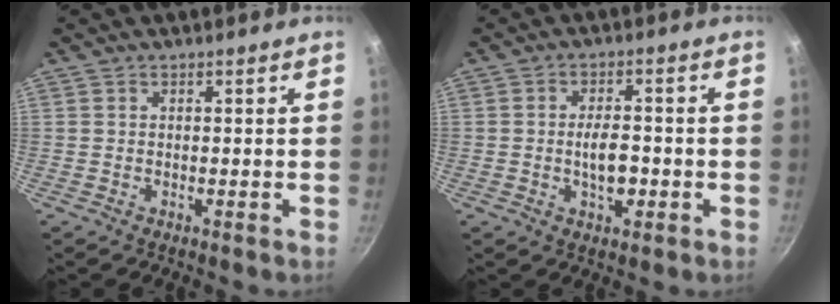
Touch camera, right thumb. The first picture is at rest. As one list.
[{"total": 5.5, "force": [-1.0, 2.9, 4.6], "torque": [-0.067, 0.009, -0.015]}]